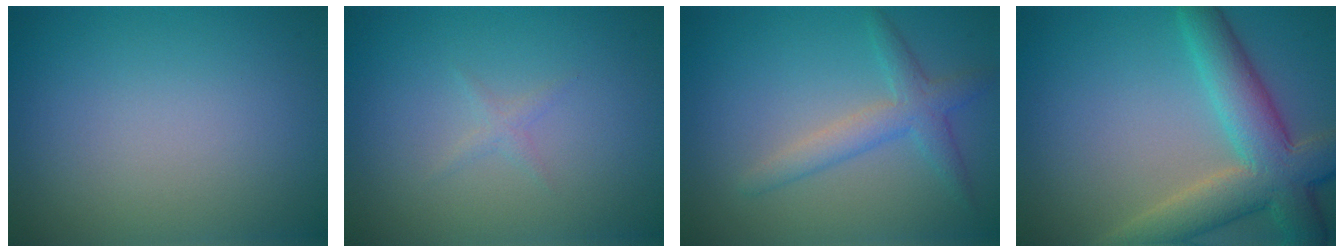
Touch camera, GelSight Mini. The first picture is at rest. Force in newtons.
{"total": 0.7, "press": 0.7, "slide": 0.0}
{"total": 3.0, "press": 3.0, "slide": 0.1}
{"total": 7.7, "press": 7.7, "slide": 0.8}